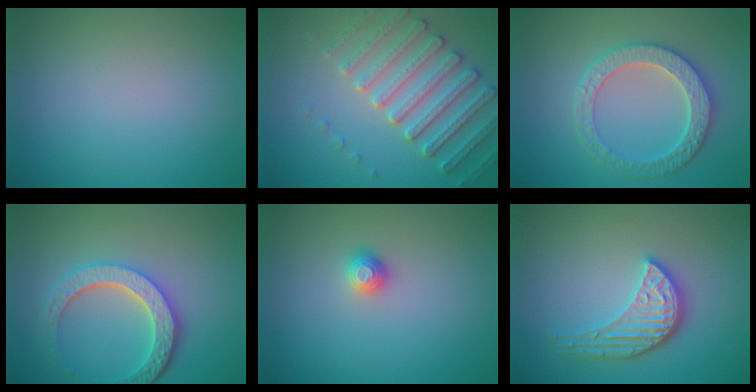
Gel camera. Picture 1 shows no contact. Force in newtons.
{"total": 4.9, "press": 4.7, "slide": 1.3}
{"total": 4.4, "press": 4.1, "slide": 1.6}
{"total": 5.6, "press": 4.3, "slide": 3.6}
{"total": 1.2, "press": 1.1, "slide": 0.2}
{"total": 4.1, "press": 3.5, "slide": 2.2}